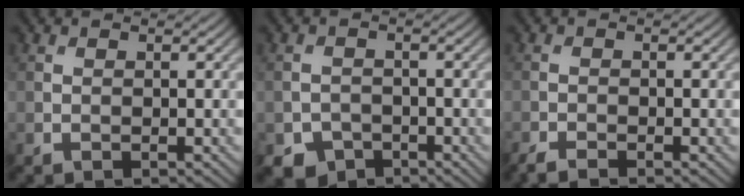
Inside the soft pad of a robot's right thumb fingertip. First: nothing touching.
{"total": 3.3, "force": [-2.3, 2.2, 0.8], "torque": [-0.012, -0.007, -0.044]}
{"total": 1.9, "force": [-1.7, 0.2, 0.8], "torque": [-0.018, -0.006, -0.037]}